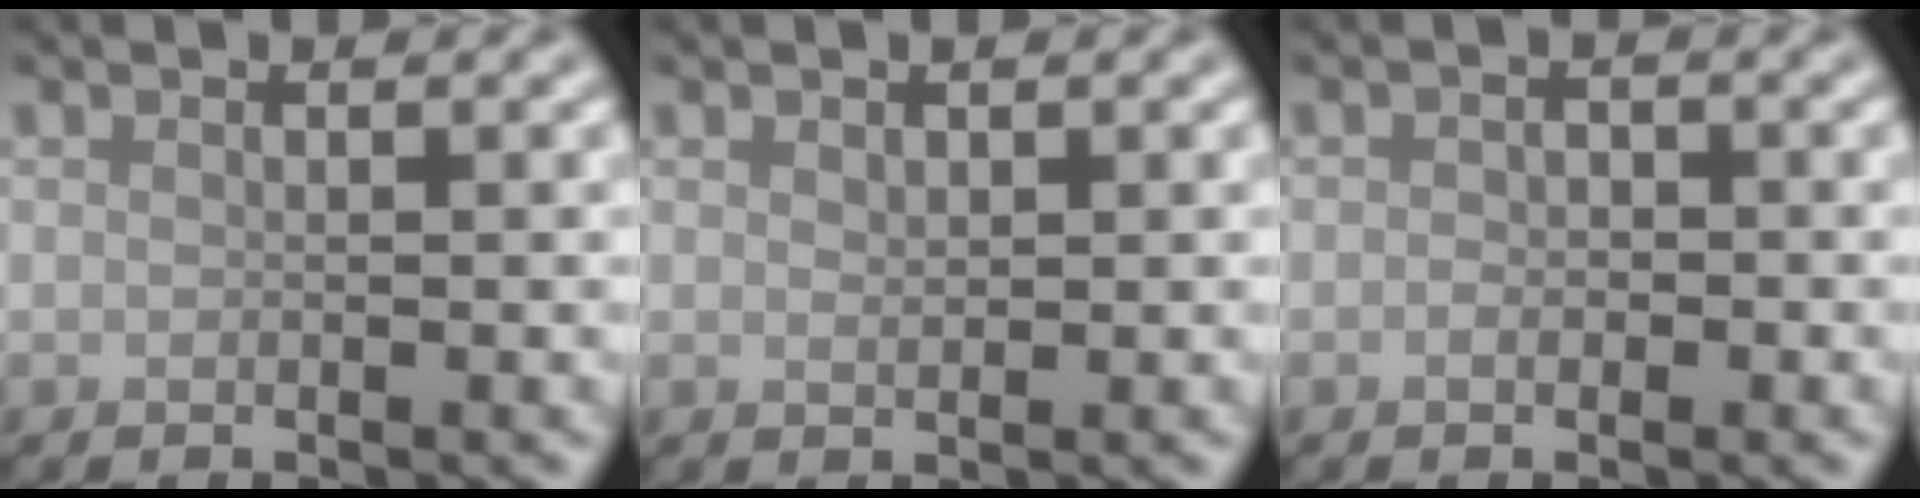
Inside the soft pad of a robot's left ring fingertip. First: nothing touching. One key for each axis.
{"total": 0.8, "fx": 0.4, "fy": 0.4, "fz": 0.5, "tx": -0.010, "ty": -0.001, "tz": 0.009}
{"total": 1.2, "fx": -0.3, "fy": 0.8, "fz": 0.8, "tx": -0.014, "ty": -0.001, "tz": -0.008}